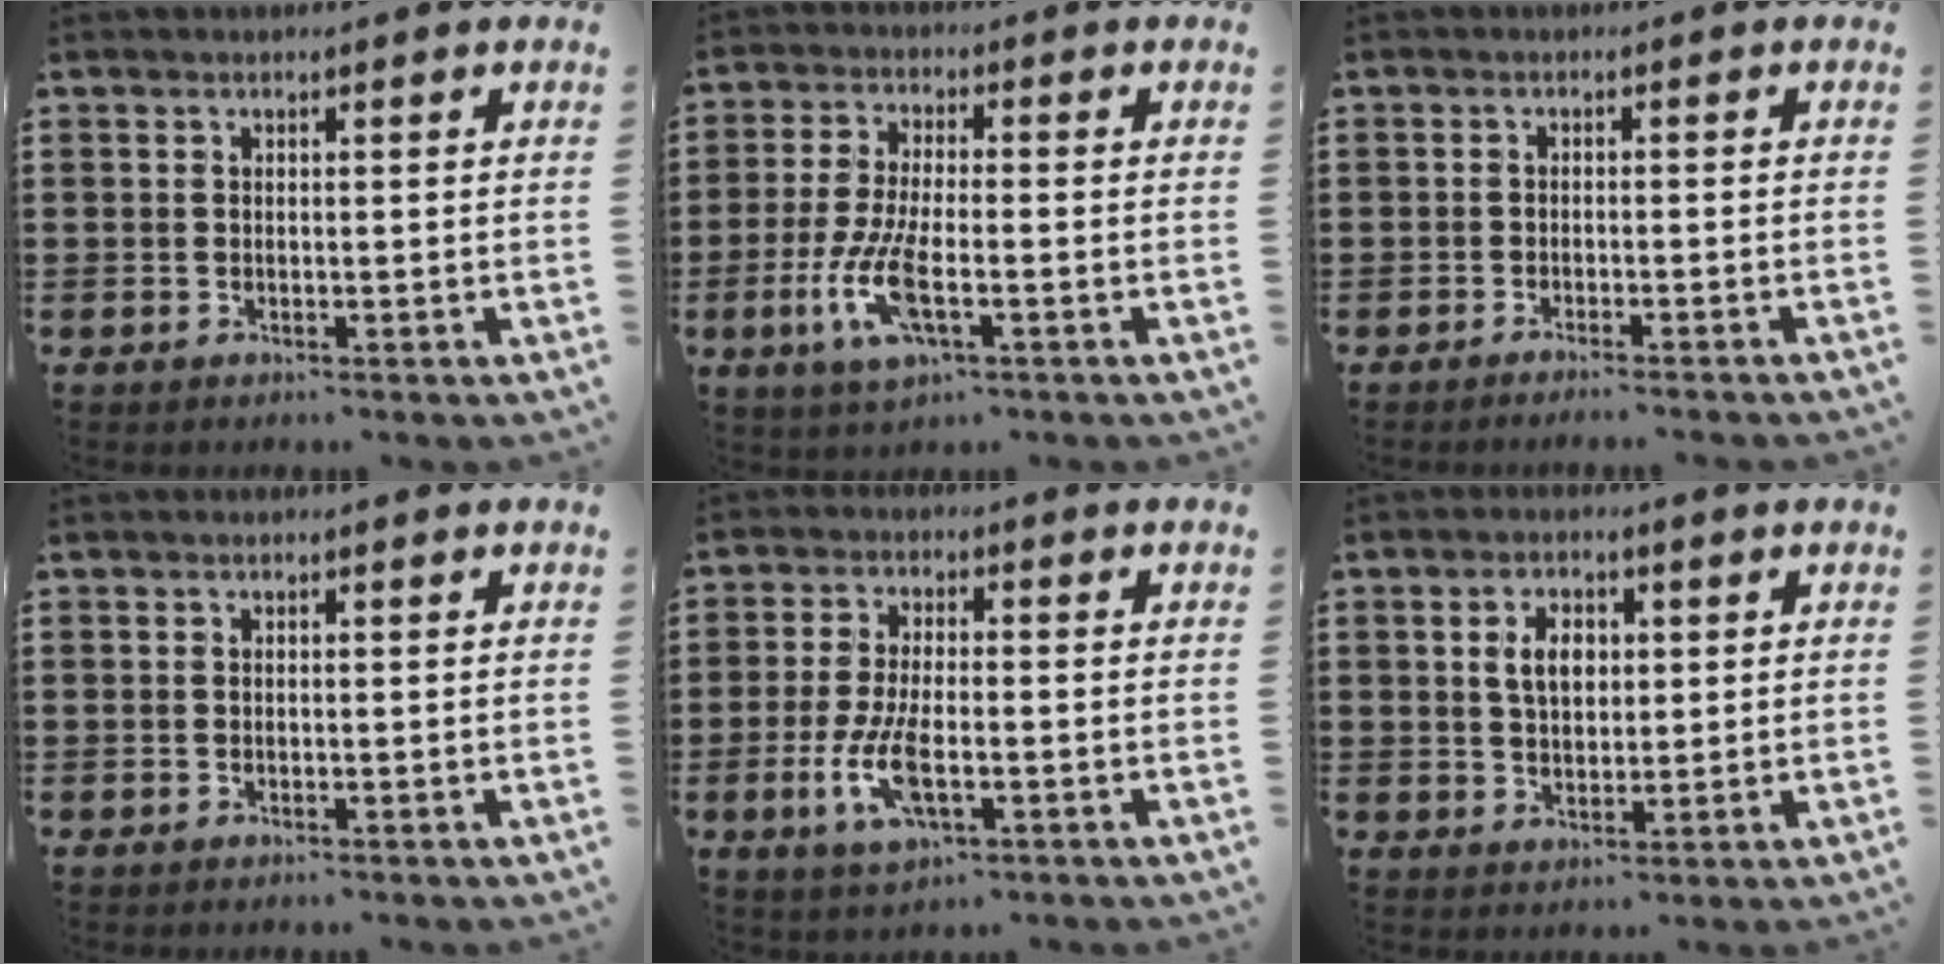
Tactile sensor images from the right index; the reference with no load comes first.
{"total": 8.2, "force": [-3.0, 2.3, 7.3], "torque": [-0.175, -0.023, -0.059]}
{"total": 1.6, "force": [-1.5, -0.3, 0.4], "torque": [-0.006, 0.001, -0.031]}
{"total": 0.0}
{"total": 7.4, "force": [-2.1, 2.6, 6.6], "torque": [-0.150, -0.015, -0.042]}
{"total": 4.5, "force": [1.0, 3.0, 3.2], "torque": [-0.064, 0.010, 0.013]}